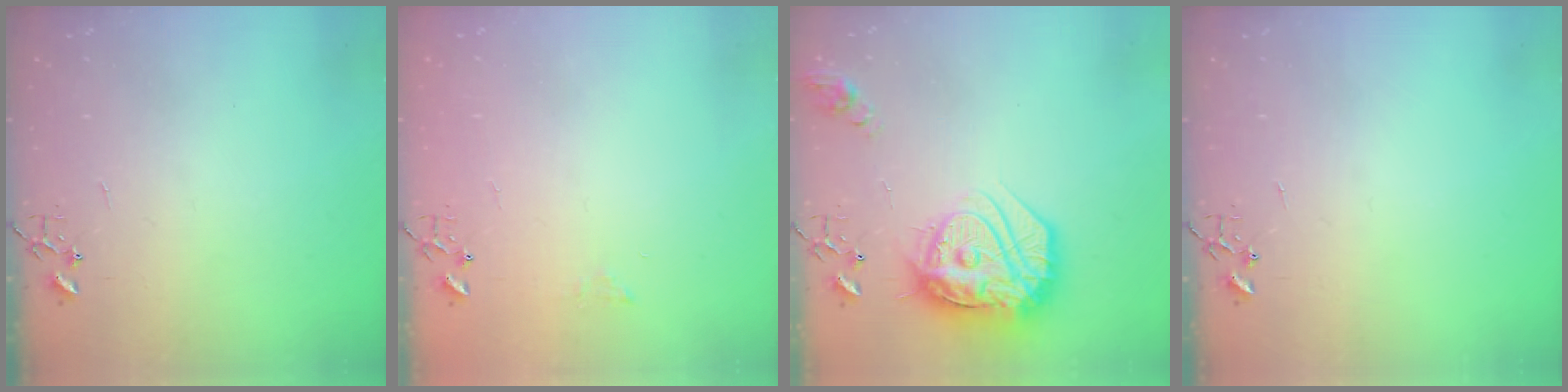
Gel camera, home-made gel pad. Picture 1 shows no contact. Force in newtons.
{"total": 6.3, "press": 6.3, "slide": 0.7}
{"total": 23.9, "press": 23.8, "slide": 2.1}
{"total": 0.0}